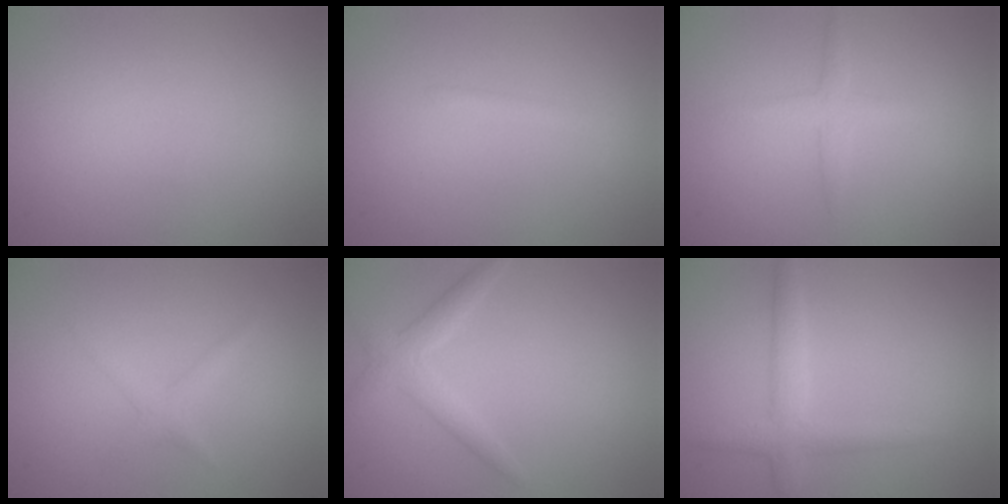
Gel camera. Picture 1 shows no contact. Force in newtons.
{"total": 1.0, "press": 1.0, "slide": 0.0}
{"total": 1.6, "press": 1.6, "slide": 0.0}
{"total": 1.3, "press": 1.3, "slide": 0.0}
{"total": 2.2, "press": 2.1, "slide": 0.1}
{"total": 2.5, "press": 2.5, "slide": 0.1}